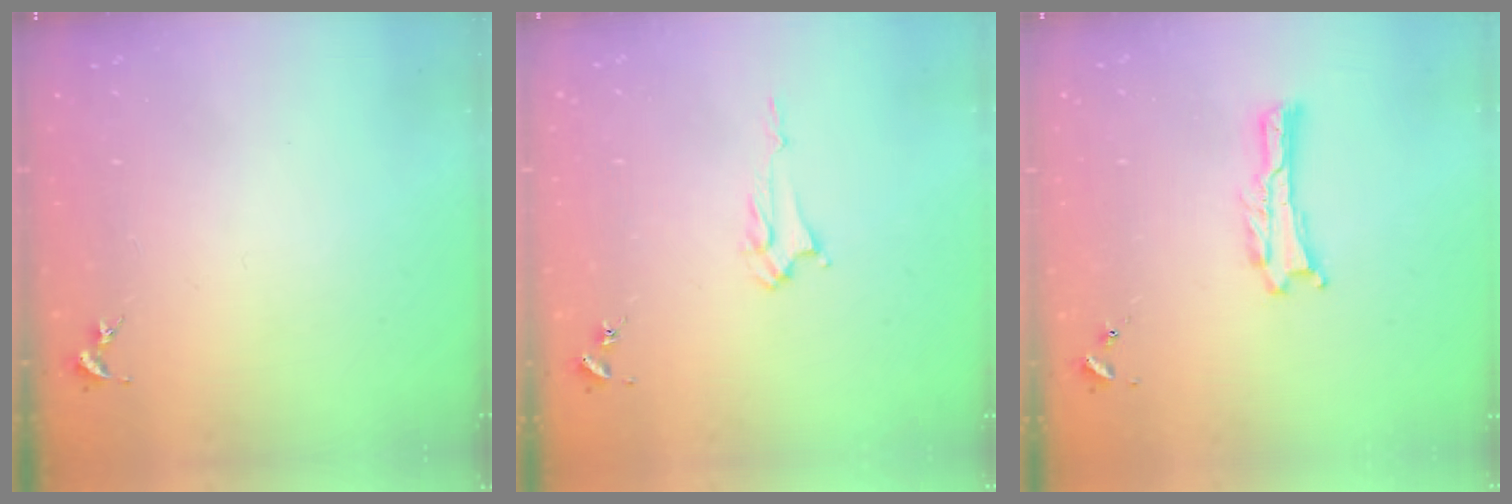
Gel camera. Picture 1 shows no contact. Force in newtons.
{"total": 2.4, "press": 2.4, "slide": 0.3}
{"total": 0.0}